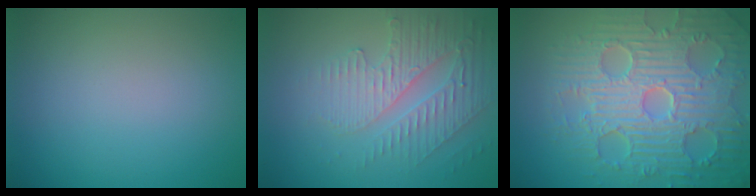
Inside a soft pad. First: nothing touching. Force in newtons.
{"total": 3.9, "press": 3.5, "slide": 1.7}
{"total": 9.2, "press": 6.8, "slide": 6.2}